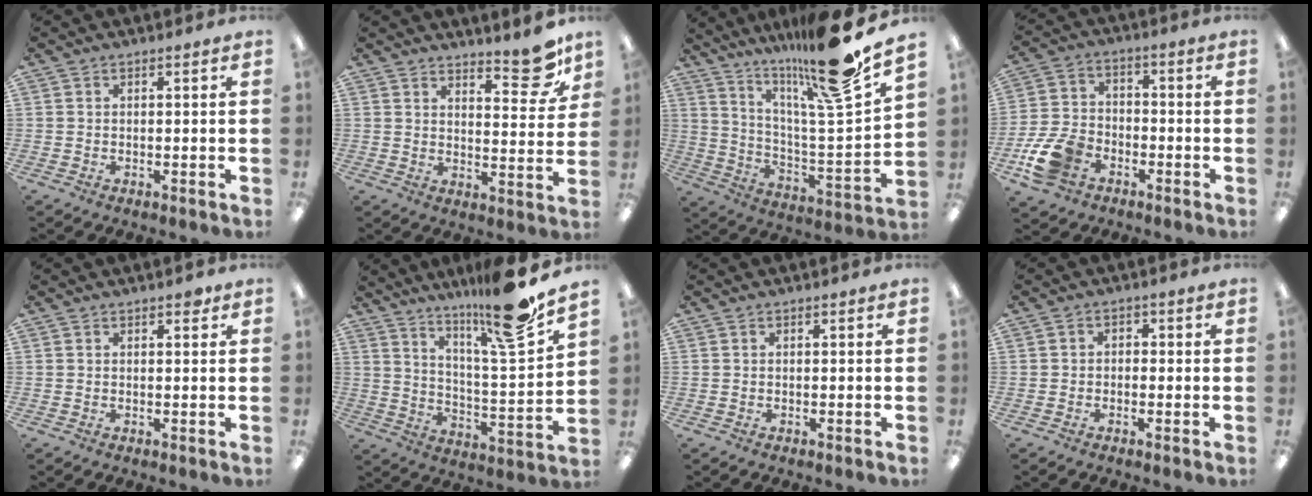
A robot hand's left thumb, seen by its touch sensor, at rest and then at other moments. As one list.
[{"total": 10.9, "force": [8.1, 3.6, 6.4], "torque": [-0.064, -0.056, 0.134]}, {"total": 21.9, "force": [17.2, 1.4, 13.5], "torque": [-0.220, -0.108, 0.263]}, {"total": 11.1, "force": [-5.6, 7.6, 5.8], "torque": [-0.133, 0.032, -0.102]}, {"total": 1.4, "force": [1.1, 0.6, 0.6], "torque": [0.002, -0.006, 0.016]}, {"total": 18.5, "force": [15.0, 1.2, 10.8], "torque": [-0.174, -0.098, 0.238]}, {"total": 0.0}, {"total": 1.6, "force": [-1.1, 1.1, 0.4], "torque": [-0.007, 0.007, -0.024]}]